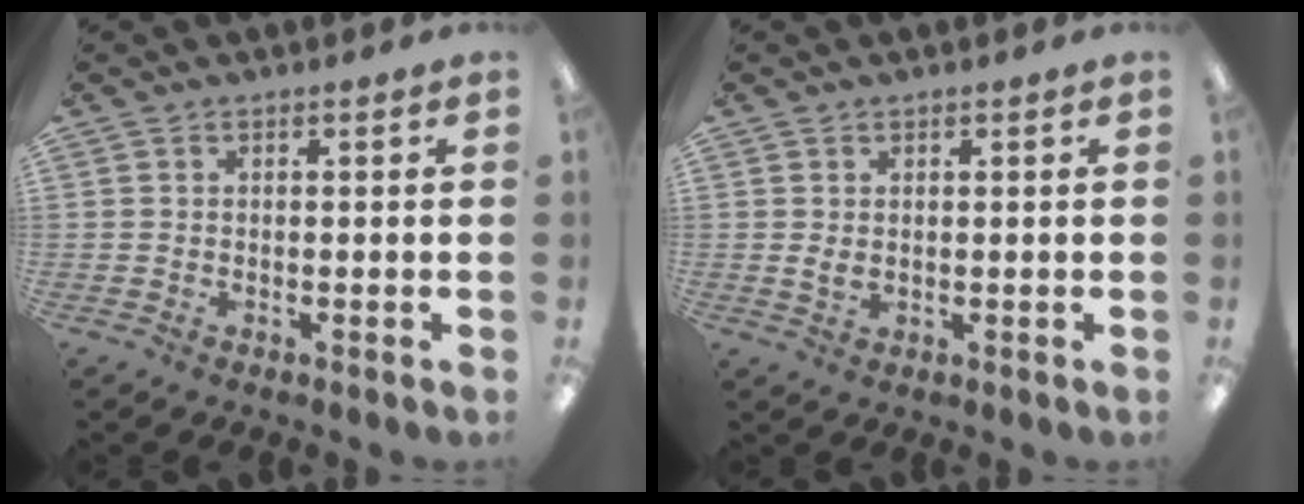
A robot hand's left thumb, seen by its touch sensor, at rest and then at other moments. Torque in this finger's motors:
{"motor_torque": [-0.14, 0.14, 0.00, -0.07, 0.15]}